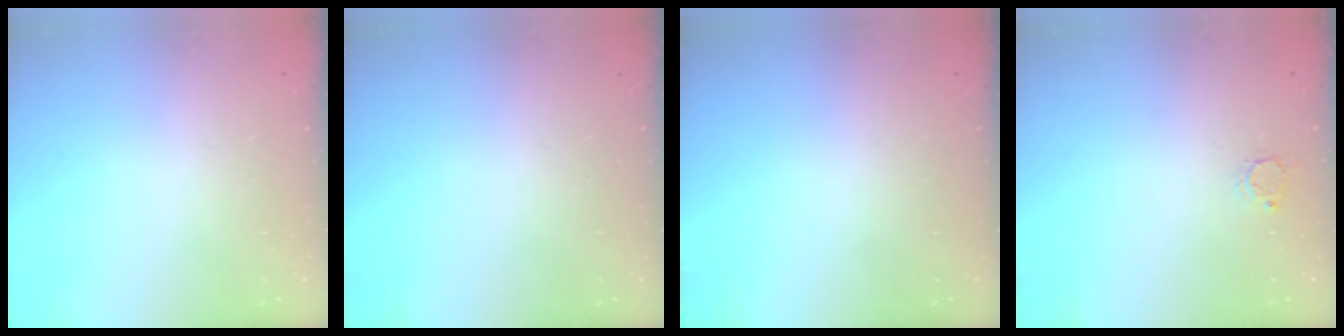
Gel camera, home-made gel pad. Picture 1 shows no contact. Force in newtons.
{"total": 0.0}
{"total": 0.0}
{"total": 2.7, "press": 2.7, "slide": 0.3}